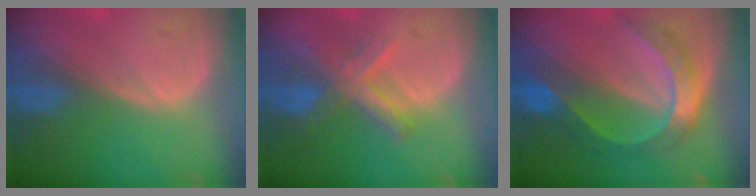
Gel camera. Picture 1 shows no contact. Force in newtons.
{"total": 7.1, "press": 6.2, "slide": 3.6}
{"total": 8.3, "press": 8.2, "slide": 0.8}